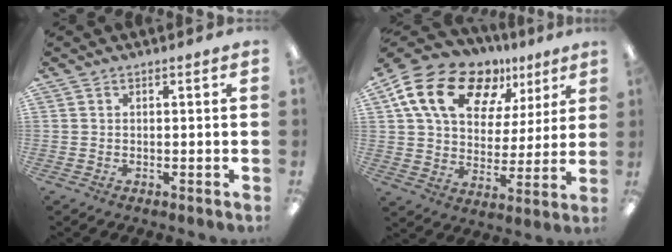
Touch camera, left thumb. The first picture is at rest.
{"total": 19.3, "force": [10.9, 12.1, 10.3], "torque": [-0.183, -0.046, 0.199]}